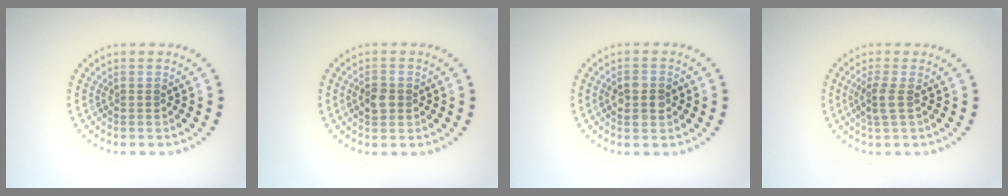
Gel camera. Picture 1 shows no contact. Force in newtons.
{"total": 1.8, "press": 1.8, "slide": 0.1}
{"total": 2.7, "press": 2.7, "slide": 0.1}
{"total": 1.8, "press": 1.5, "slide": 1.0}